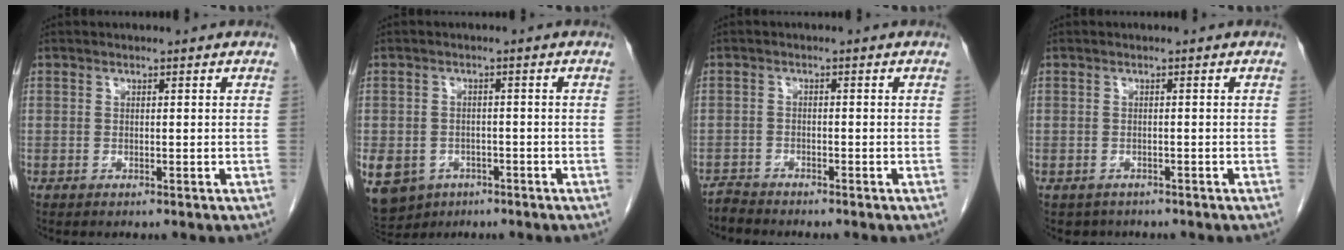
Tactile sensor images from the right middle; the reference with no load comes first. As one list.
[{"total": 13.1, "force": [-6.8, 10.2, 4.7], "torque": [-0.140, -0.008, -0.089]}, {"total": 1.9, "force": [-1.9, 0.0, -0.5], "torque": [0.014, -0.009, -0.035]}, {"total": 2.1, "force": [-1.6, 1.3, -0.1], "torque": [-0.006, 0.003, -0.023]}]